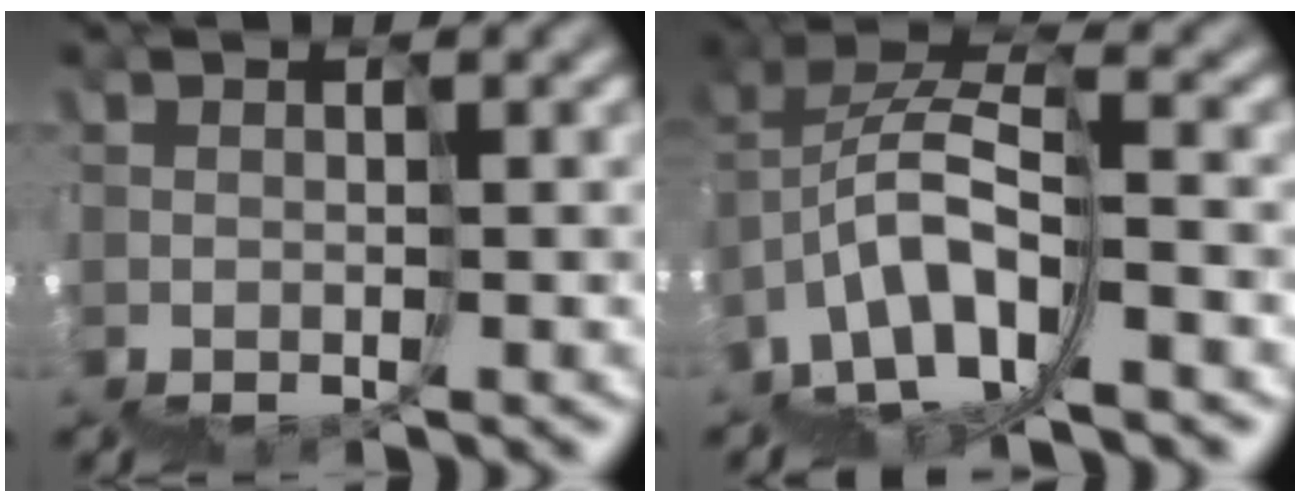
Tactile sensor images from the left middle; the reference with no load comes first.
{"total": 4.2, "force": [-1.1, 1.7, 3.7], "torque": [-0.076, 0.057, -0.030]}